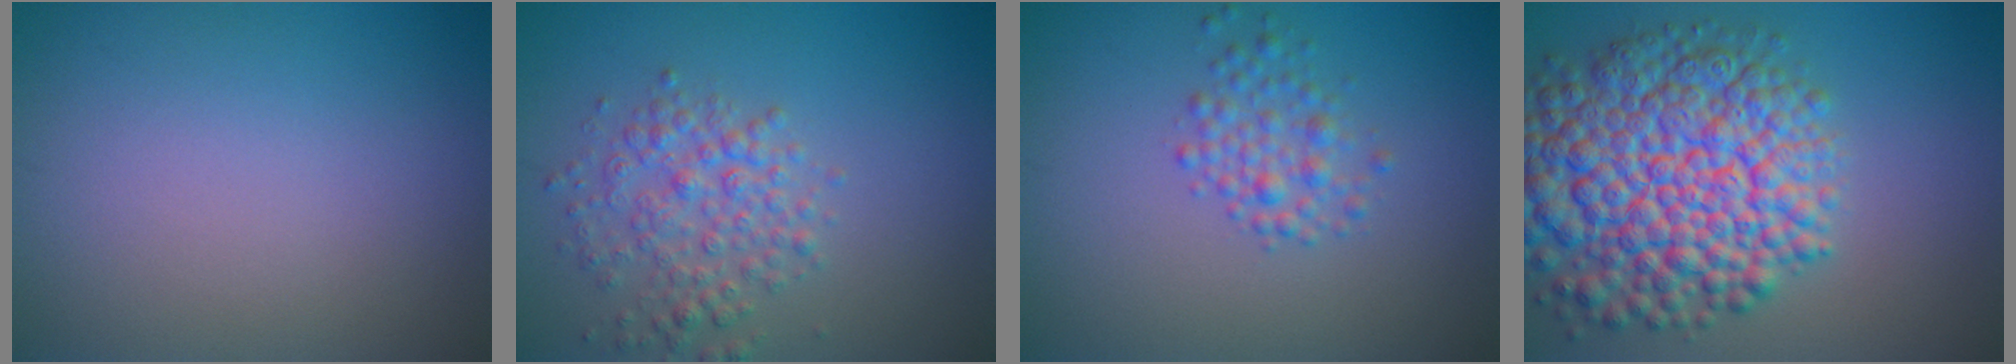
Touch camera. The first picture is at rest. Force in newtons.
{"total": 3.4, "press": 3.4, "slide": 0.1}
{"total": 2.2, "press": 2.2, "slide": 0.1}
{"total": 11.7, "press": 11.7, "slide": 0.4}